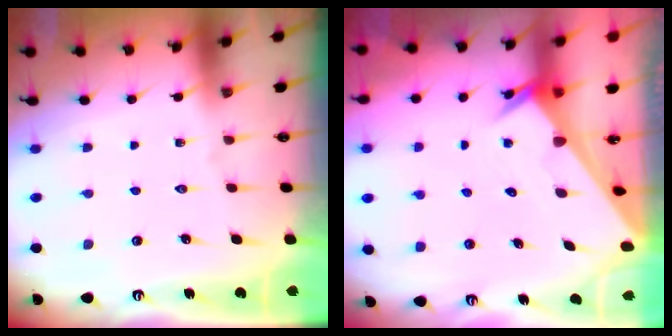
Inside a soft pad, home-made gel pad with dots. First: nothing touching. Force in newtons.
{"total": 3.3, "press": 3.3, "slide": 0.4}